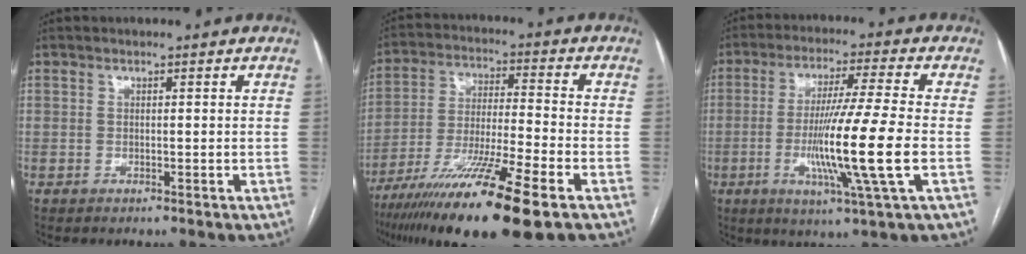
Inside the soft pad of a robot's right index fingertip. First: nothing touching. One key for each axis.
{"total": 18.6, "fx": -11.1, "fy": 0.7, "fz": 14.9, "tx": -0.258, "ty": -0.048, "tz": -0.193}
{"total": 14.0, "fx": -2.9, "fy": -1.5, "fz": 13.7, "tx": -0.255, "ty": -0.022, "tz": -0.057}